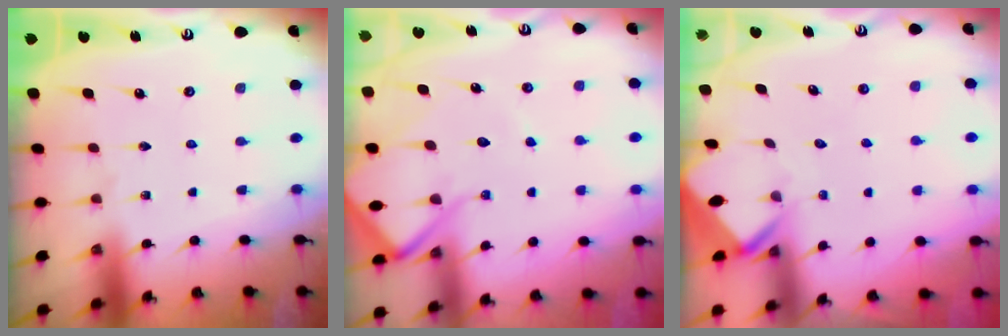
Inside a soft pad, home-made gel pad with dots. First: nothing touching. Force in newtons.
{"total": 9.3, "press": 9.2, "slide": 1.0}
{"total": 3.2, "press": 3.2, "slide": 0.4}